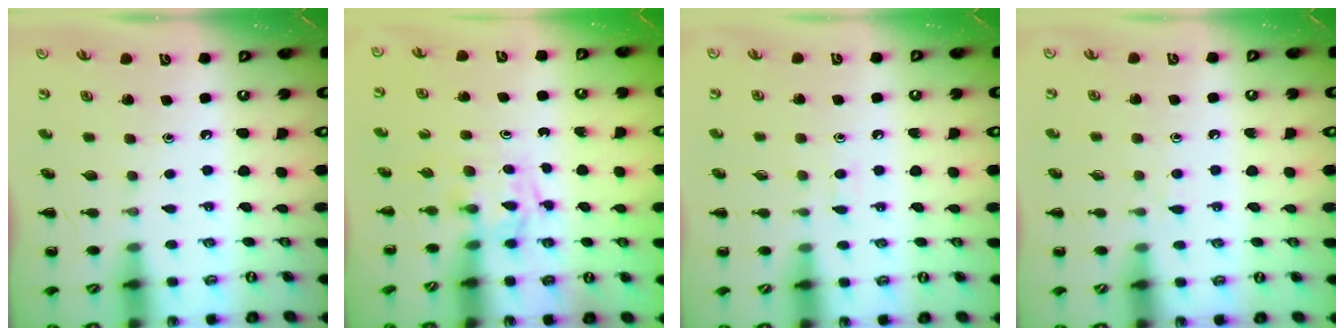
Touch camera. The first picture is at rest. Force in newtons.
{"total": 1.8, "press": 1.4, "slide": 1.1}
{"total": 3.9, "press": 3.6, "slide": 1.5}
{"total": 3.6, "press": 3.2, "slide": 1.8}